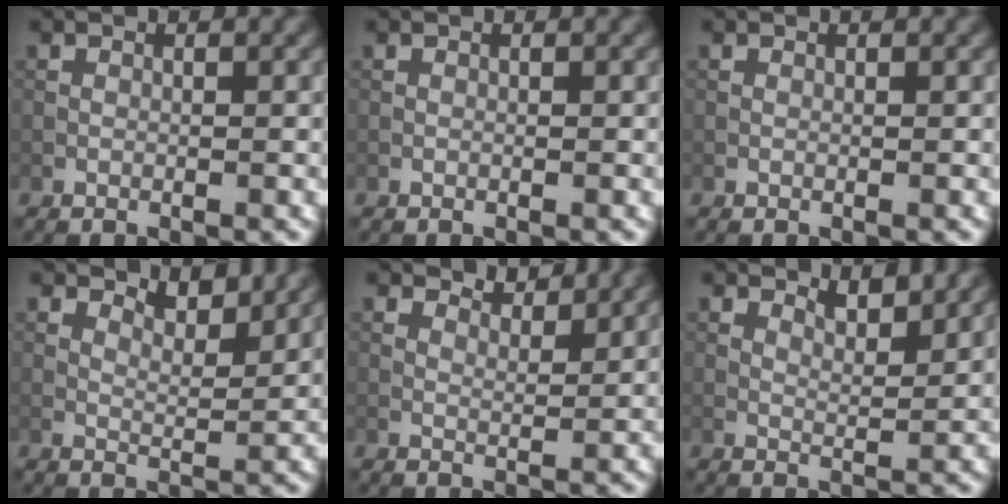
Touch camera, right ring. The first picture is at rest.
{"total": 0.0}
{"total": 0.0}
{"total": 3.0, "force": [2.6, 0.8, 1.3], "torque": [-0.026, -0.012, 0.037]}
{"total": 2.4, "force": [2.3, 0.4, 0.7], "torque": [-0.017, -0.006, 0.034]}
{"total": 2.3, "force": [1.9, 0.6, 1.2], "torque": [-0.022, -0.010, 0.031]}